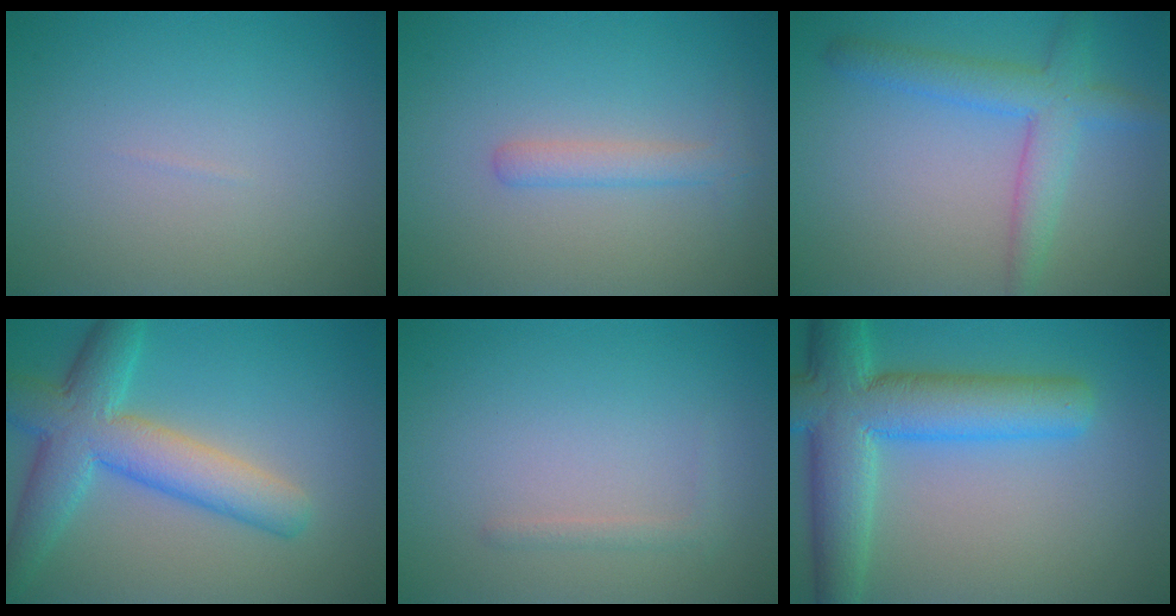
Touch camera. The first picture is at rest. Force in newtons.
{"total": 1.8, "press": 1.8, "slide": 0.1}
{"total": 4.2, "press": 4.2, "slide": 0.2}
{"total": 7.1, "press": 7.1, "slide": 0.1}
{"total": 0.8, "press": 0.8, "slide": 0.0}
{"total": 9.0, "press": 9.0, "slide": 0.3}